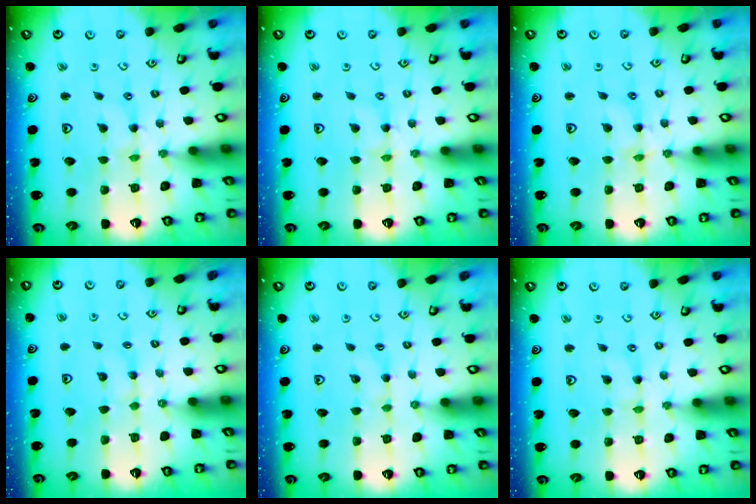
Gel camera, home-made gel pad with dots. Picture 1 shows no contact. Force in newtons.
{"total": 0.0}
{"total": 2.3, "press": 2.3, "slide": 0.3}
{"total": 2.0, "press": 2.0, "slide": 0.3}
{"total": 1.1, "press": 1.1, "slide": 0.3}
{"total": 1.1, "press": 1.1, "slide": 0.2}